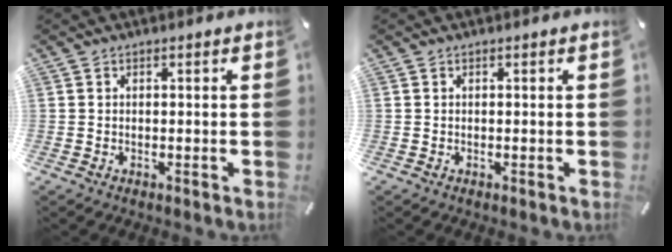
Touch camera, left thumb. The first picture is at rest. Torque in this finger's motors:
{"motor_torque": [0.00, 0.00, -0.01, 0.01, 0.00]}